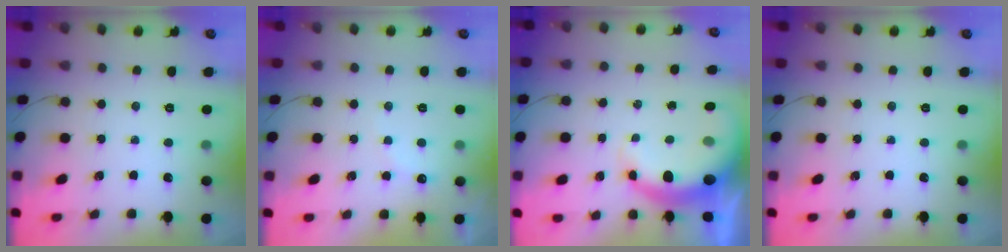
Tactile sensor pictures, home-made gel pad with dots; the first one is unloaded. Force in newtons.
{"total": 6.3, "press": 6.3, "slide": 0.9}
{"total": 6.7, "press": 6.6, "slide": 1.2}
{"total": 0.0}